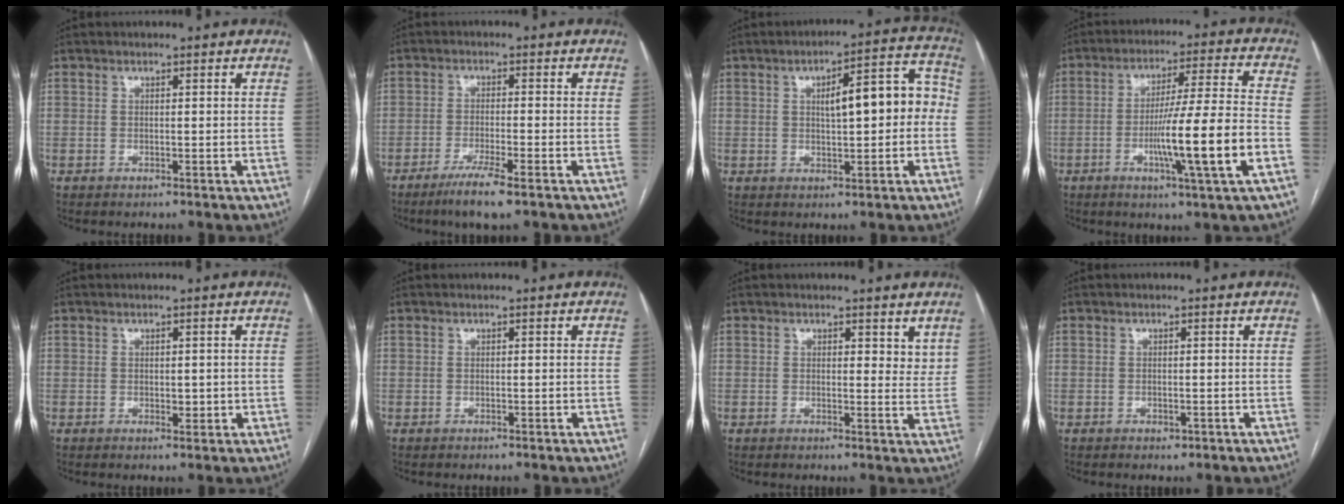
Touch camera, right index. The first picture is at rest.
{"total": 6.0, "force": [-4.0, 0.0, 4.5], "torque": [-0.084, -0.015, -0.069]}
{"total": 10.3, "force": [0.6, 3.2, 9.8], "torque": [-0.128, 0.042, 0.011]}
{"total": 14.3, "force": [-4.4, -0.9, 13.6], "torque": [-0.234, -0.007, -0.074]}
{"total": 1.9, "force": [-0.1, 1.1, 1.5], "torque": [-0.020, -0.001, 0.003]}
{"total": 0.0}
{"total": 3.3, "force": [2.3, 1.7, 1.6], "torque": [-0.008, -0.011, 0.025]}
{"total": 0.9, "force": [-0.5, 0.6, 0.5], "torque": [-0.007, 0.001, -0.003]}